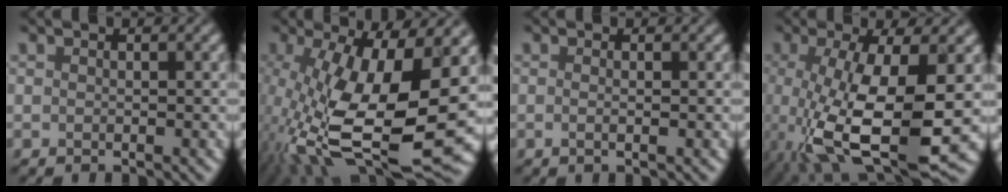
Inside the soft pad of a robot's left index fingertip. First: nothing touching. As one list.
[{"total": 15.2, "force": [-2.4, 5.8, 13.9], "torque": [-0.257, -0.018, -0.038]}, {"total": 0.8, "force": [-0.2, 0.0, 0.8], "torque": [-0.016, -0.003, -0.002]}, {"total": 10.6, "force": [-2.5, 3.0, 9.8], "torque": [-0.200, -0.028, -0.039]}]